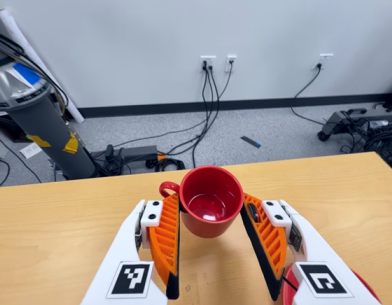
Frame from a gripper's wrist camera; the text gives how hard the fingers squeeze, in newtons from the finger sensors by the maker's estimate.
{"total": 2.5, "left": 2.4, "right": 2.6}